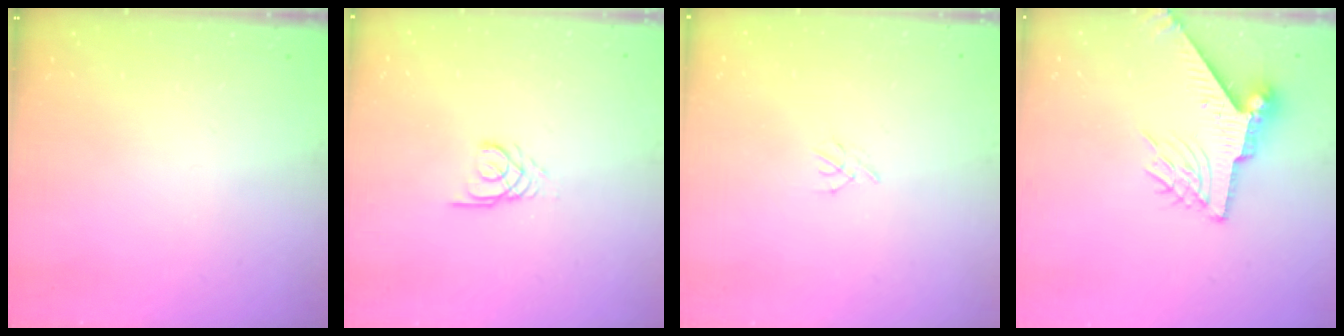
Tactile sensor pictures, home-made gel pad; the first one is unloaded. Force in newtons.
{"total": 2.7, "press": 2.7, "slide": 0.3}
{"total": 1.3, "press": 1.2, "slide": 0.4}
{"total": 9.2, "press": 9.1, "slide": 1.1}